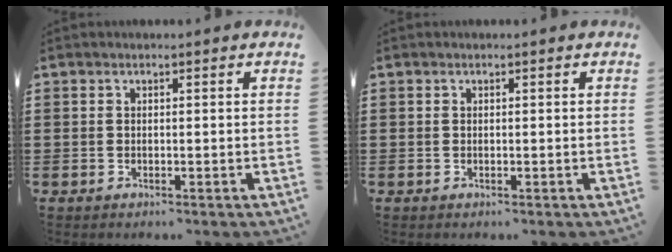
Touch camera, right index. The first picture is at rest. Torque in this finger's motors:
{"motor_torque": [0.00, 2.14, 0.00, 0.00]}